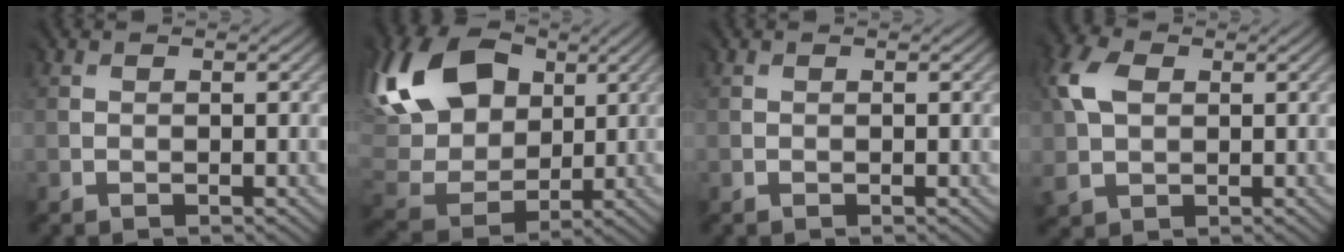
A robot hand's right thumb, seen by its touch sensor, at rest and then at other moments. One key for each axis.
{"total": 15.7, "fx": 6.8, "fy": 10.9, "fz": 9.1, "tx": -0.230, "ty": 0.039, "tz": 0.125}
{"total": 0.0}
{"total": 6.1, "fx": 1.7, "fy": 4.6, "fz": 3.6, "tx": -0.117, "ty": 0.007, "tz": 0.028}